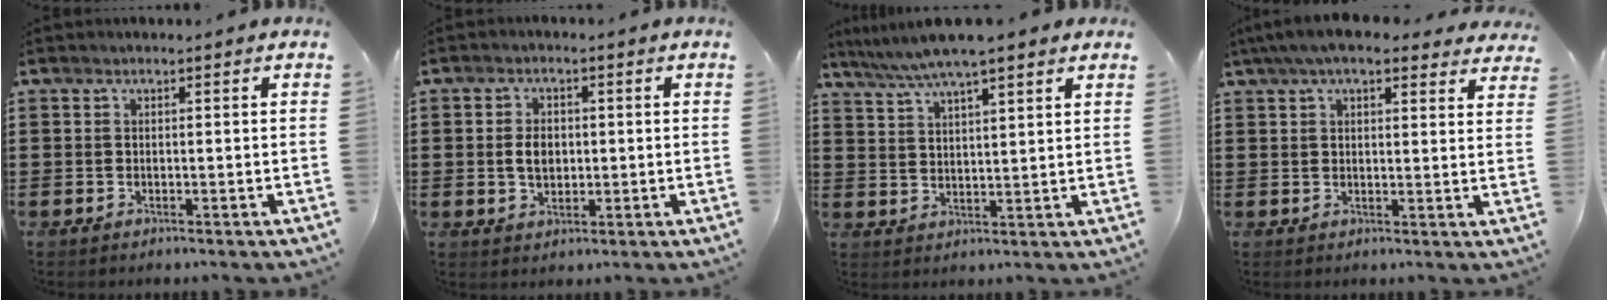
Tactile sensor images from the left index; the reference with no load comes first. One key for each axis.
{"total": 3.6, "fx": 0.2, "fy": 2.4, "fz": 2.7, "tx": -0.048, "ty": 0.004, "tz": 0.000}
{"total": 6.2, "fx": 5.1, "fy": 0.5, "fz": 3.4, "tx": -0.080, "ty": -0.014, "tz": 0.090}
{"total": 6.2, "fx": 5.1, "fy": 1.3, "fz": 3.3, "tx": -0.078, "ty": -0.005, "tz": 0.094}